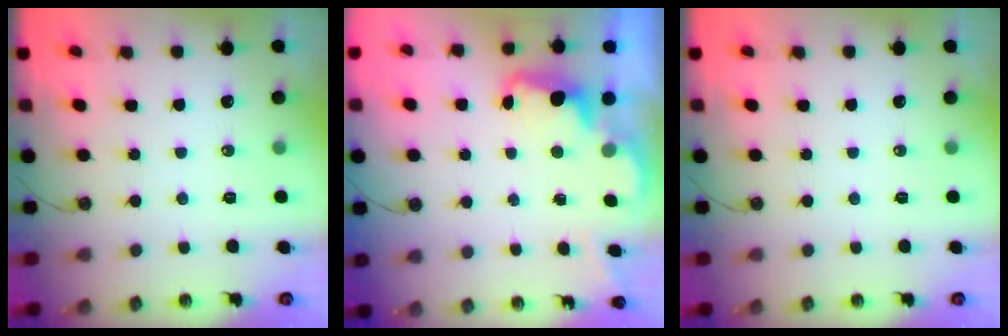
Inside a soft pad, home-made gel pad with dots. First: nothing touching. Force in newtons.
{"total": 2.2, "press": 2.1, "slide": 0.7}
{"total": 0.0}